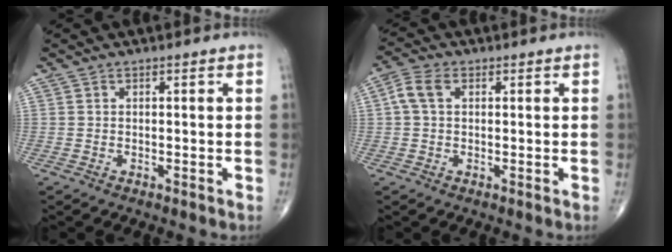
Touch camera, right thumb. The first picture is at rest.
{"total": 4.5, "force": [0.9, 2.9, 3.3], "torque": [-0.080, 0.015, 0.015]}